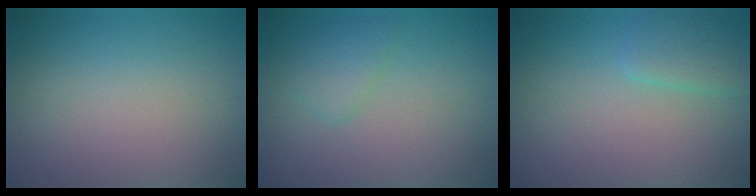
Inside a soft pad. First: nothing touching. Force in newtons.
{"total": 1.8, "press": 1.8, "slide": 0.1}
{"total": 2.4, "press": 2.3, "slide": 0.2}